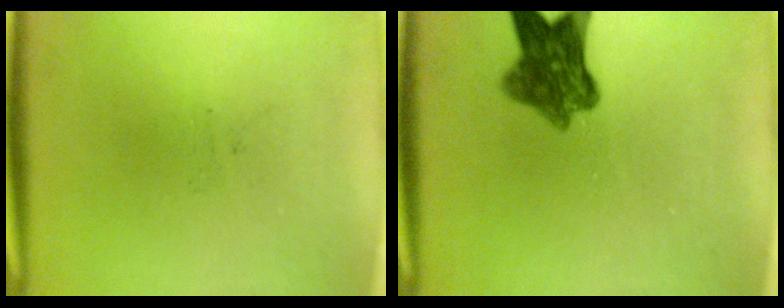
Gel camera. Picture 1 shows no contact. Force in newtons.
{"total": 7.4}